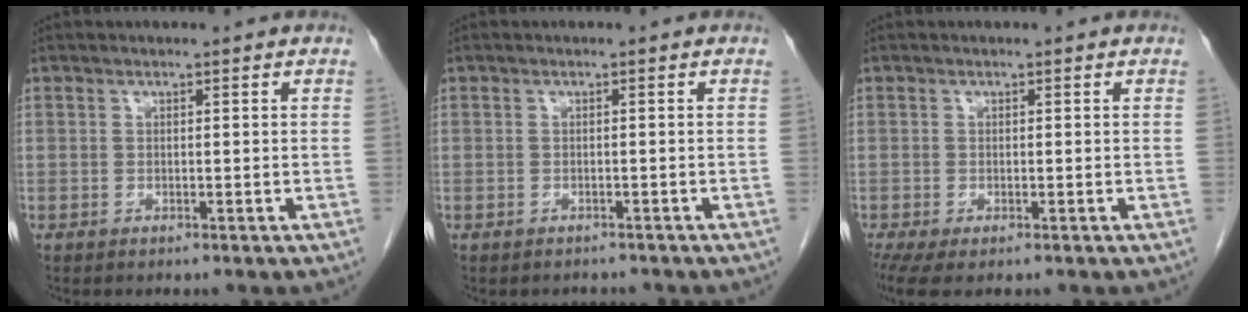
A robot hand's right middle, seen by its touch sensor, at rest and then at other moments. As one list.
[{"total": 1.6, "force": [-1.5, 0.7, 0.0], "torque": [-0.009, -0.003, -0.021]}, {"total": 5.1, "force": [-3.2, 2.0, 3.4], "torque": [-0.064, -0.015, -0.052]}]